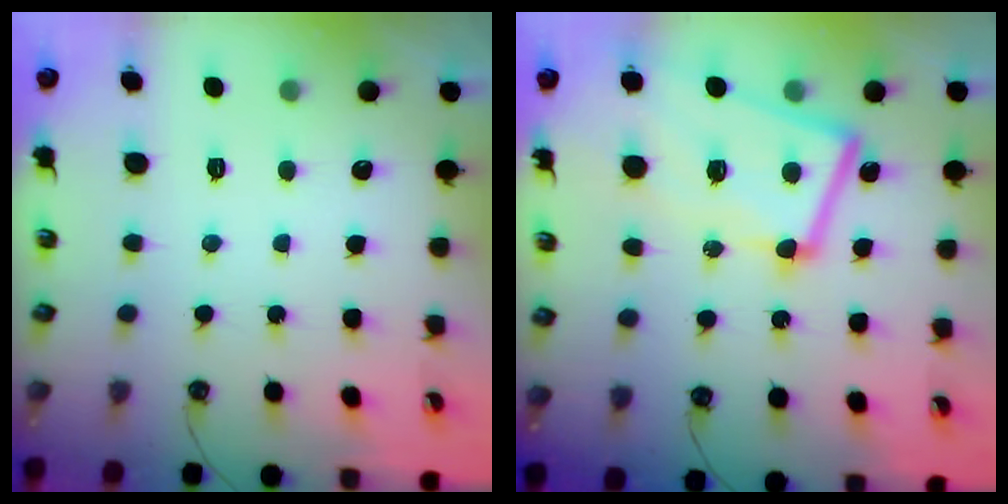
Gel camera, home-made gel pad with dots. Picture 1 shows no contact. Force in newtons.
{"total": 10.6, "press": 10.4, "slide": 1.9}